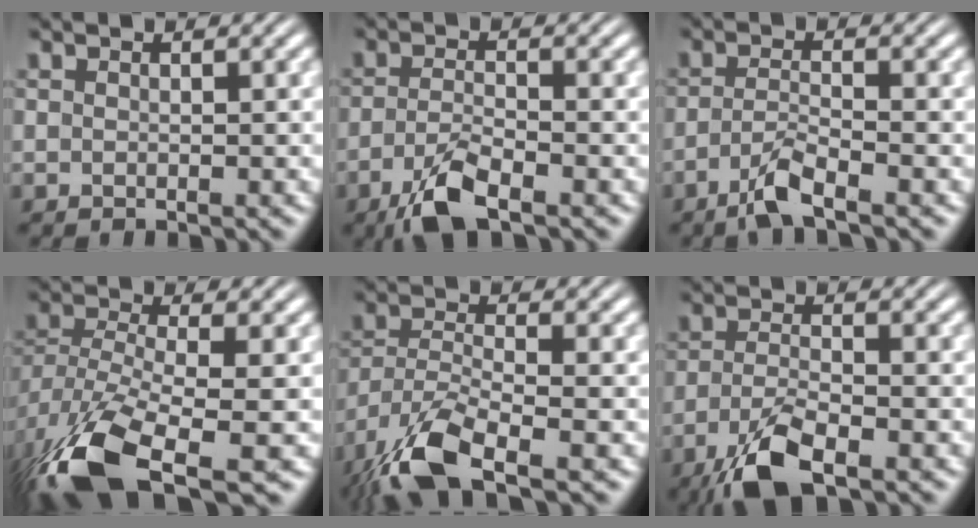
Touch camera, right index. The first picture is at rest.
{"total": 4.3, "force": [-3.1, 1.0, 2.8], "torque": [-0.048, -0.007, -0.052]}
{"total": 3.1, "force": [-2.5, 0.2, 1.9], "torque": [-0.035, -0.003, -0.045]}
{"total": 10.2, "force": [-5.9, 4.9, 6.7], "torque": [-0.172, -0.061, -0.065]}
{"total": 7.5, "force": [-4.5, 3.1, 5.0], "torque": [-0.113, -0.036, -0.058]}
{"total": 5.4, "force": [-3.6, 1.5, 3.7], "torque": [-0.067, -0.012, -0.057]}